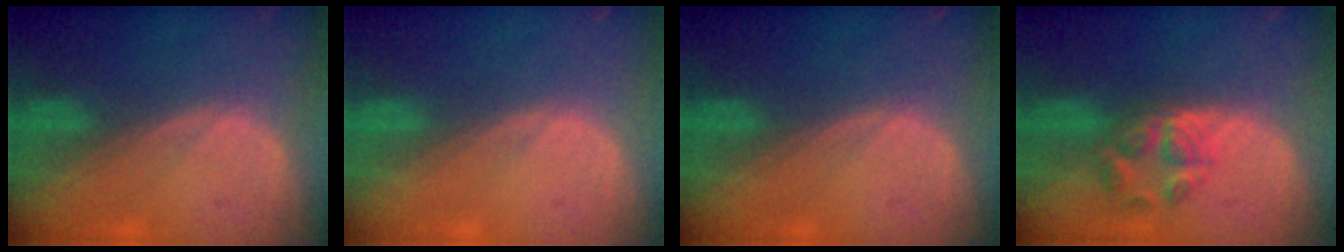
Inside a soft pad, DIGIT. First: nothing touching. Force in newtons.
{"total": 0.5, "press": 0.1, "slide": 0.5}
{"total": 0.0}
{"total": 5.9, "press": 4.8, "slide": 3.5}